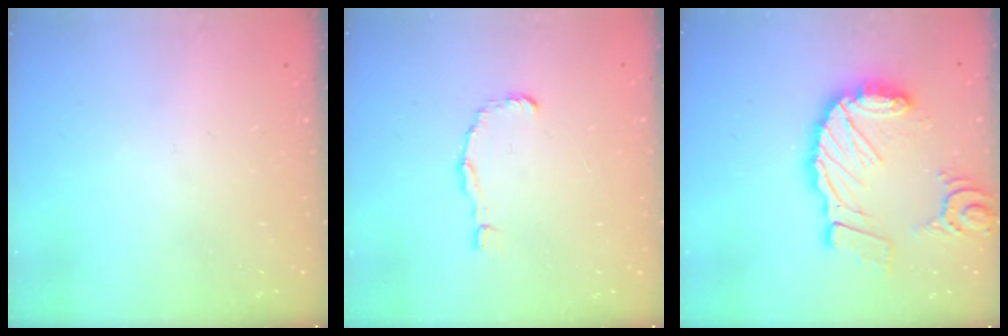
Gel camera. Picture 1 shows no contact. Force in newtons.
{"total": 1.6, "press": 1.5, "slide": 0.1}
{"total": 19.2, "press": 19.0, "slide": 2.2}